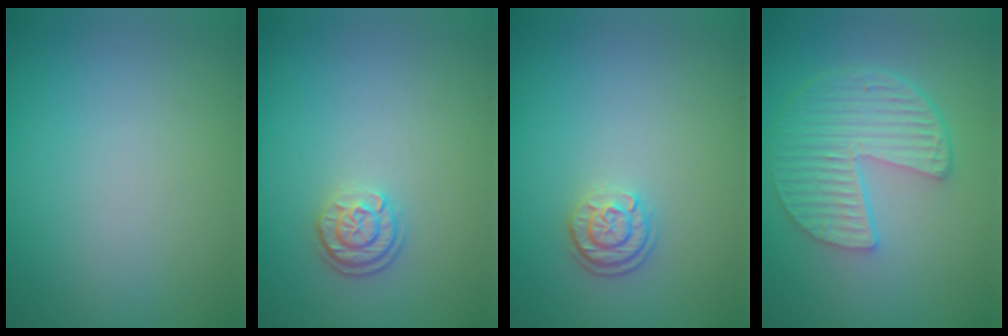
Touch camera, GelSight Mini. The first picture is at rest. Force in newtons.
{"total": 1.8, "press": 1.5, "slide": 0.9}
{"total": 1.8, "press": 1.5, "slide": 0.9}
{"total": 5.8, "press": 4.2, "slide": 4.0}